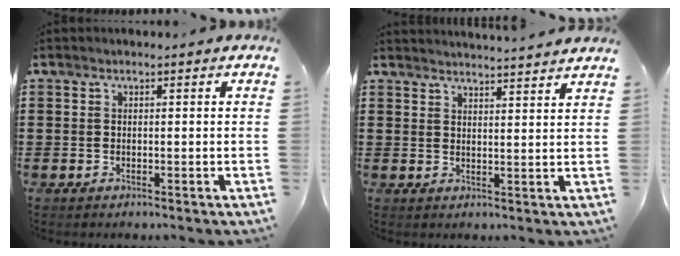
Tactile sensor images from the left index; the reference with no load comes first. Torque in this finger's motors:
{"motor_torque": [-0.11, 0.02, 0.16, 0.09]}